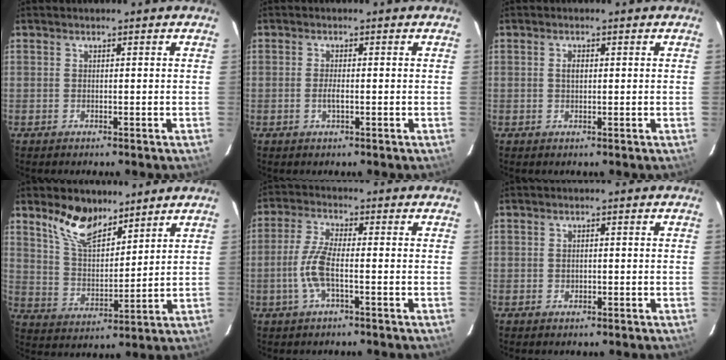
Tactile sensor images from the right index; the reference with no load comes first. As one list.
[{"total": 1.8, "force": [-0.5, 0.5, 1.6], "torque": [-0.034, -0.002, -0.009]}, {"total": 1.5, "force": [0.2, 0.9, 1.2], "torque": [-0.021, 0.004, 0.003]}, {"total": 10.5, "force": [7.9, 3.9, 5.7], "torque": [-0.109, 0.005, 0.156]}, {"total": 6.7, "force": [-1.8, 1.6, 6.3], "torque": [-0.138, 0.001, -0.038]}, {"total": 1.0, "force": [-0.2, 0.9, 0.4], "torque": [-0.005, 0.001, -0.001]}]